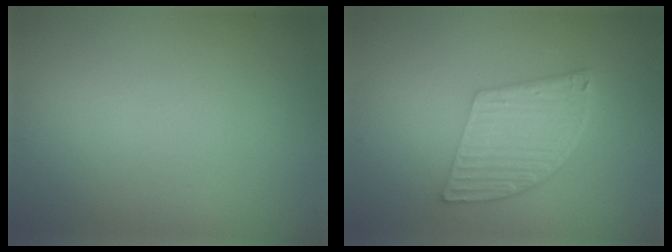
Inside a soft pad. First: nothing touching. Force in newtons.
{"total": 5.9, "press": 4.0, "slide": 4.4}